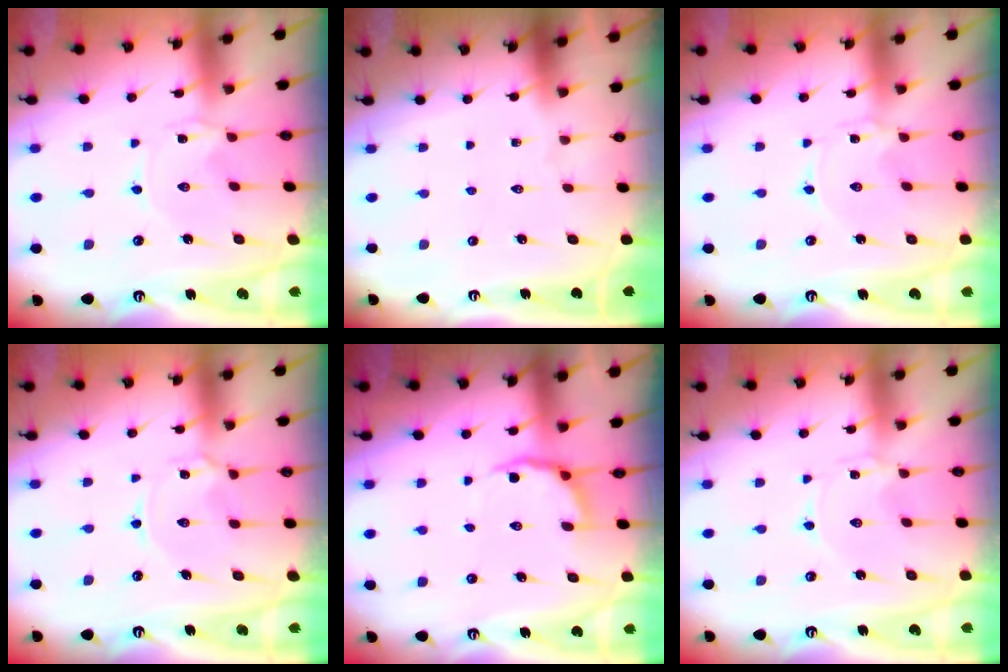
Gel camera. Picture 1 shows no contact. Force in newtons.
{"total": 0.0}
{"total": 0.0}
{"total": 2.4, "press": 2.4, "slide": 0.3}
{"total": 4.5, "press": 3.7, "slide": 2.6}
{"total": 0.7, "press": 0.7, "slide": 0.0}